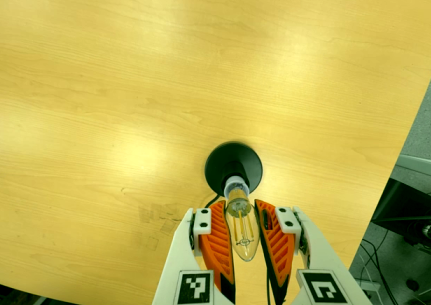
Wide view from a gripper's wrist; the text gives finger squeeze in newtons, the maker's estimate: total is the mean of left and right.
{"total": 21.1, "left": 23.1, "right": 19.0}